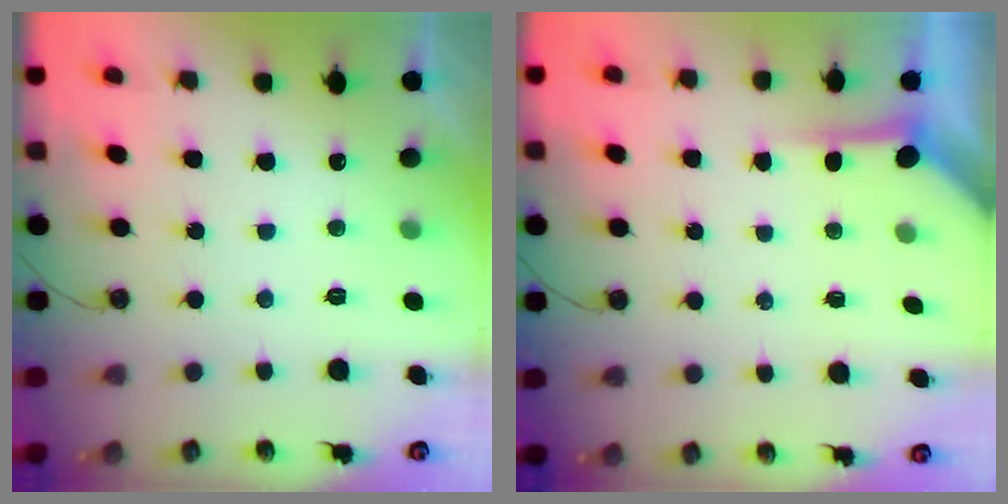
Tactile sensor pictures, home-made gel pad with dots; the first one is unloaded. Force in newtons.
{"total": 3.9, "press": 3.9, "slide": 0.3}